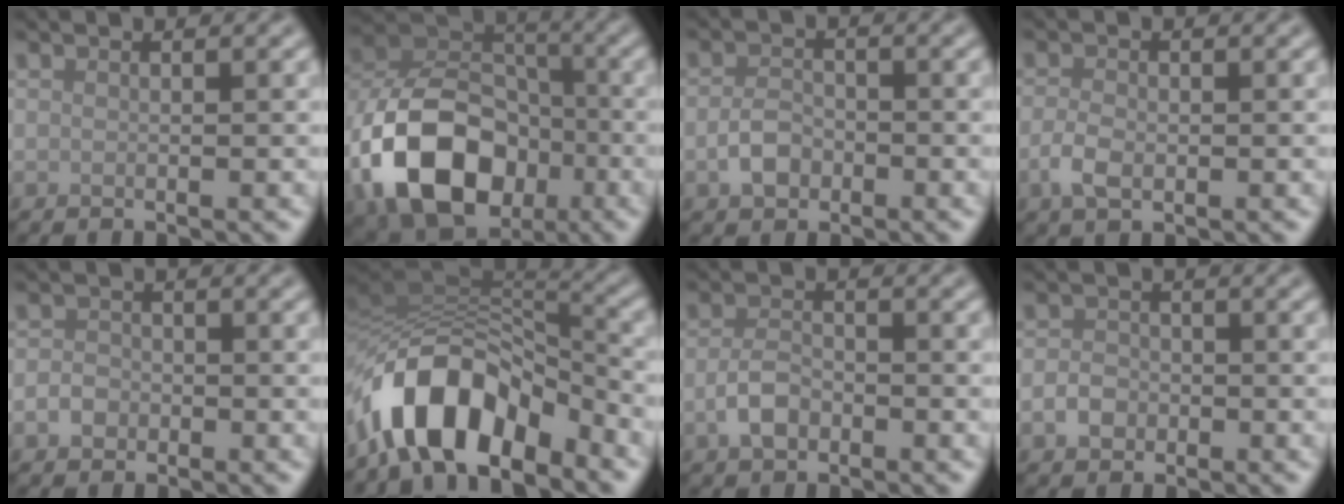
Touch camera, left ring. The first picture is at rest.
{"total": 13.6, "force": [-5.1, 9.5, 8.3], "torque": [-0.171, -0.008, -0.104]}
{"total": 2.5, "force": [-1.0, 1.8, 1.5], "torque": [-0.029, 0.001, -0.024]}
{"total": 2.3, "force": [-0.6, 1.4, 1.7], "torque": [-0.038, -0.003, -0.014]}
{"total": 1.6, "force": [-0.7, 1.3, 0.6], "torque": [-0.007, 0.001, -0.018]}
{"total": 9.7, "force": [-6.0, 4.5, 6.2], "torque": [-0.097, 0.011, -0.109]}
{"total": 2.6, "force": [-1.1, 1.6, 1.7], "torque": [-0.037, 0.001, -0.027]}
{"total": 2.0, "force": [-0.8, 1.6, 0.9], "torque": [-0.014, 0.000, -0.020]}